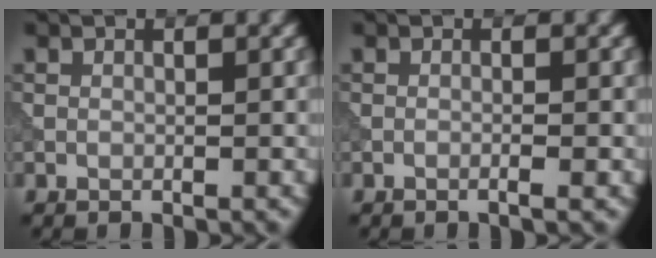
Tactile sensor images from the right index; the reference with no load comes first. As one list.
[{"total": 1.2, "force": [-0.3, 0.2, 1.1], "torque": [-0.013, -0.003, -0.012]}]